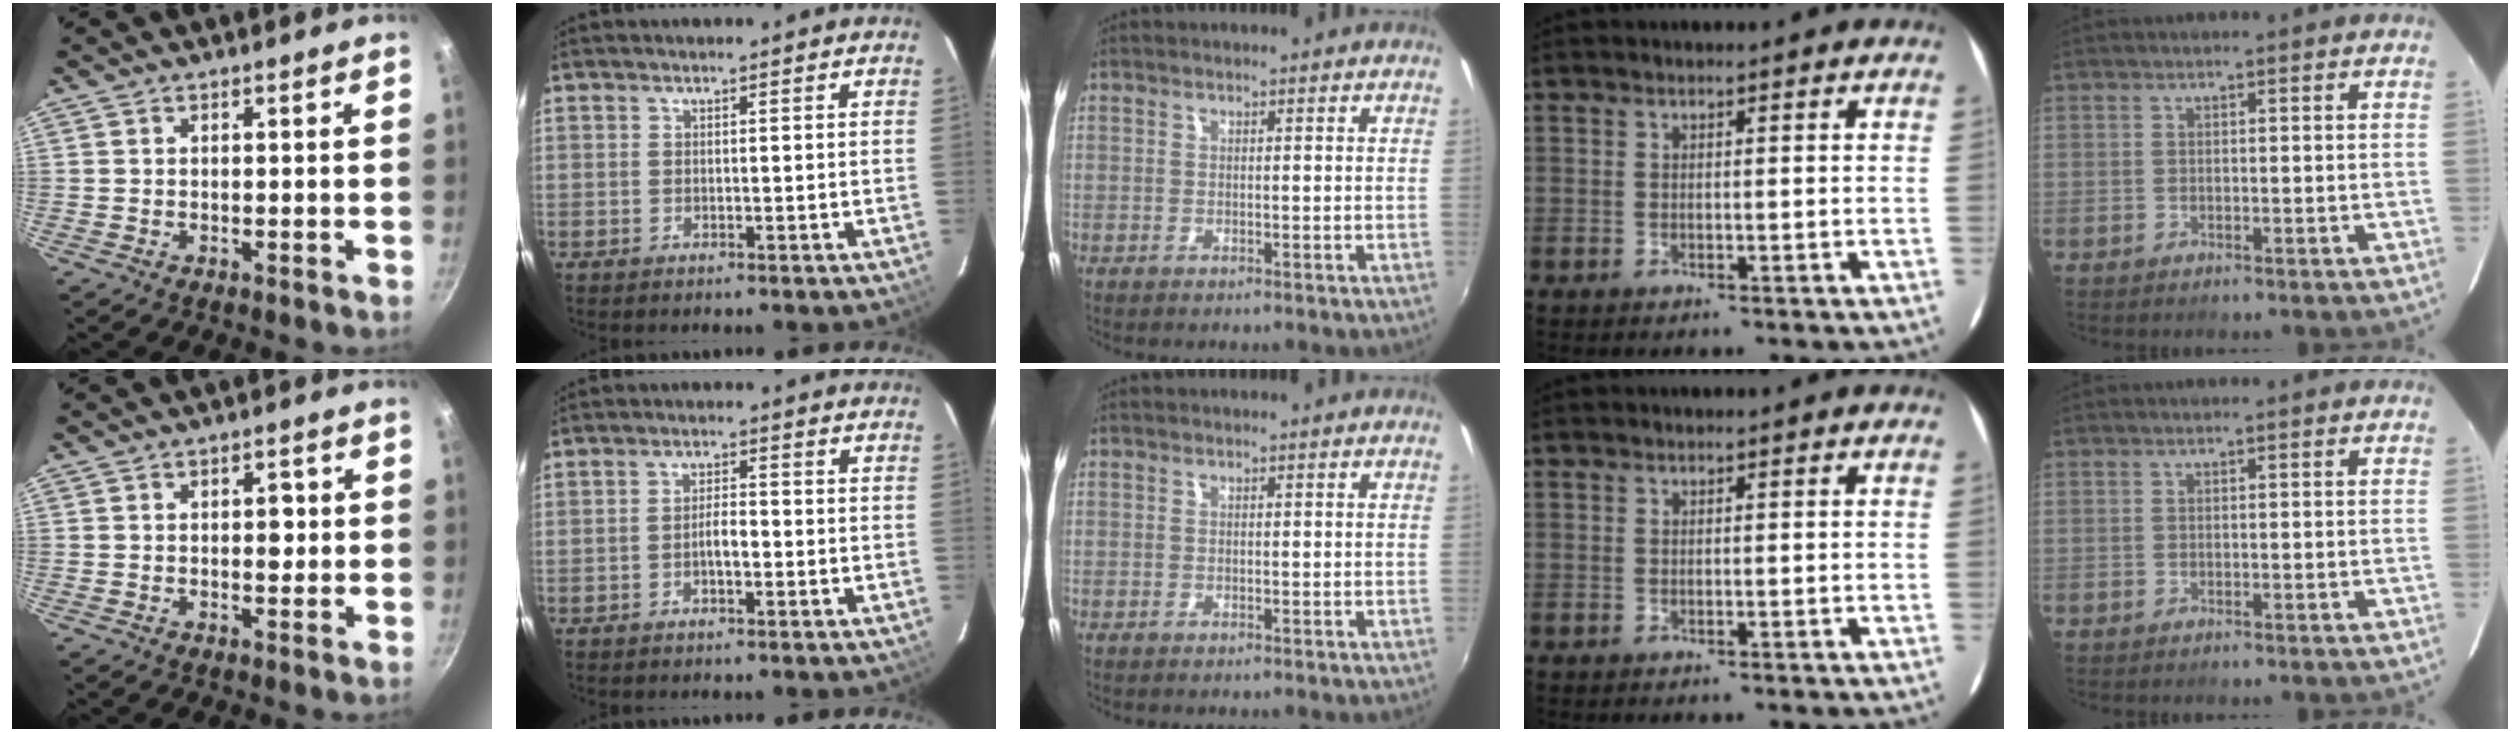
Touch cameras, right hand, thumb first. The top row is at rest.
{"thumb": {"total": 2.9, "force": [0.2, 1.8, 2.3], "torque": [-0.020, 0.002, 0.002]}, "index": {"total": 2.7, "force": [-1.2, 0.8, 2.3], "torque": [-0.047, 0.006, -0.019]}}